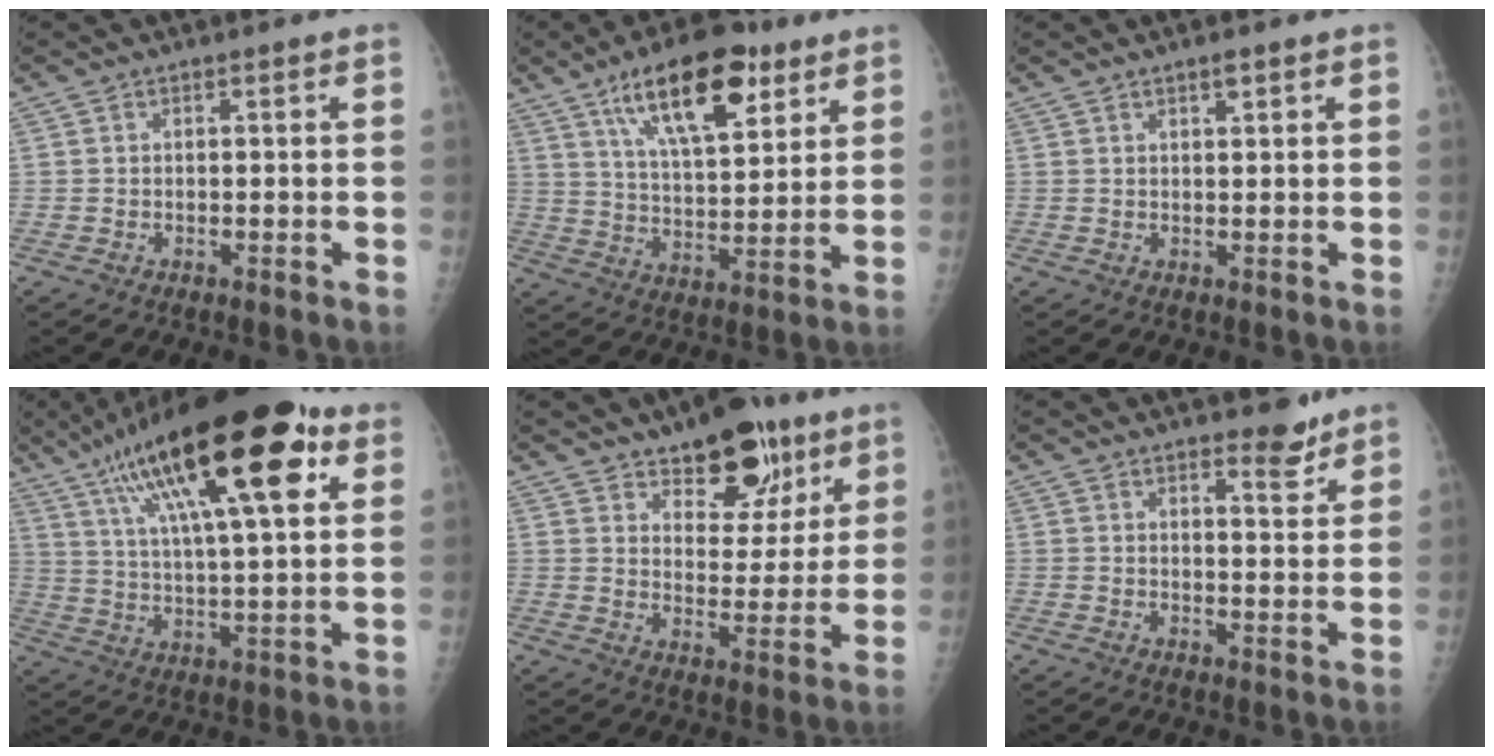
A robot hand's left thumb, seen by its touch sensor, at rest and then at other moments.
{"total": 17.8, "force": [9.9, 7.1, 13.0], "torque": [-0.176, -0.036, 0.166]}
{"total": 1.7, "force": [1.1, 0.5, 1.1], "torque": [-0.012, -0.006, 0.018]}
{"total": 26.5, "force": [13.1, 7.7, 21.6], "torque": [-0.341, -0.011, 0.215]}
{"total": 13.7, "force": [8.8, 7.2, 7.7], "torque": [-0.056, -0.050, 0.133]}
{"total": 4.5, "force": [3.6, 1.5, 2.2], "torque": [-0.013, -0.028, 0.050]}